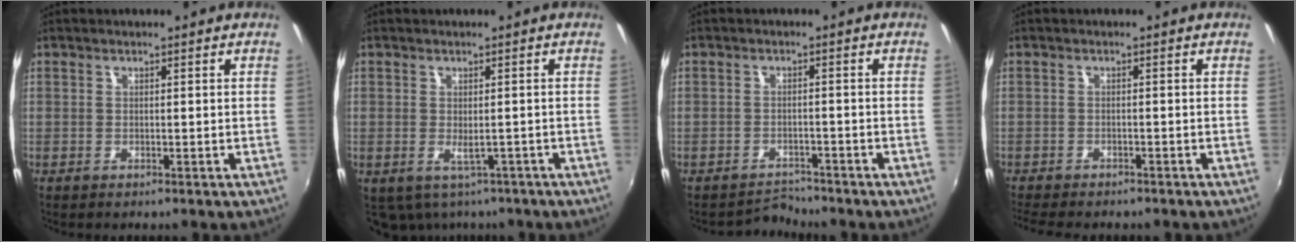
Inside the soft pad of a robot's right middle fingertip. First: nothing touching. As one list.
[{"total": 4.2, "force": [-2.3, 2.7, 2.2], "torque": [-0.039, -0.011, -0.024]}, {"total": 3.1, "force": [-2.9, 0.6, -0.8], "torque": [0.008, 0.009, -0.051]}, {"total": 6.5, "force": [-5.8, 1.4, 2.6], "torque": [-0.067, -0.021, -0.092]}]